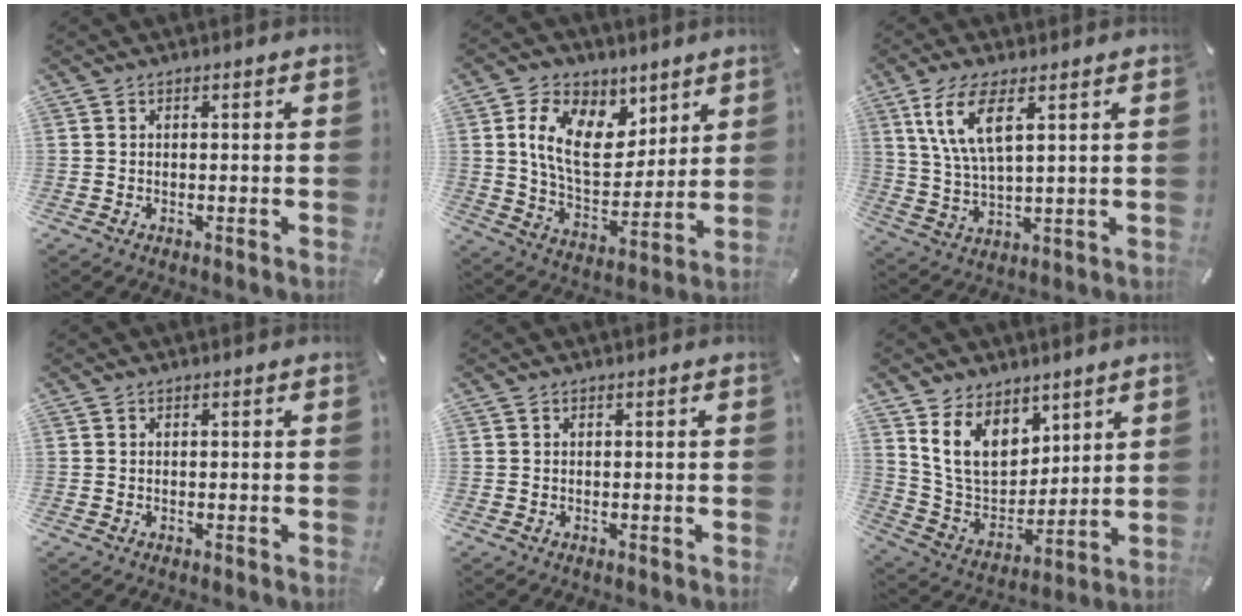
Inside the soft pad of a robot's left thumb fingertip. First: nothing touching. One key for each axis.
{"total": 15.0, "fx": 6.4, "fy": 9.9, "fz": 9.2, "tx": -0.167, "ty": -0.017, "tz": 0.120}
{"total": 10.4, "fx": 5.2, "fy": 3.3, "fz": 8.4, "tx": -0.194, "ty": -0.008, "tz": 0.090}
{"total": 0.0}
{"total": 0.0}
{"total": 13.7, "fx": 7.5, "fy": 9.7, "fz": 6.1, "tx": -0.132, "ty": -0.045, "tz": 0.148}